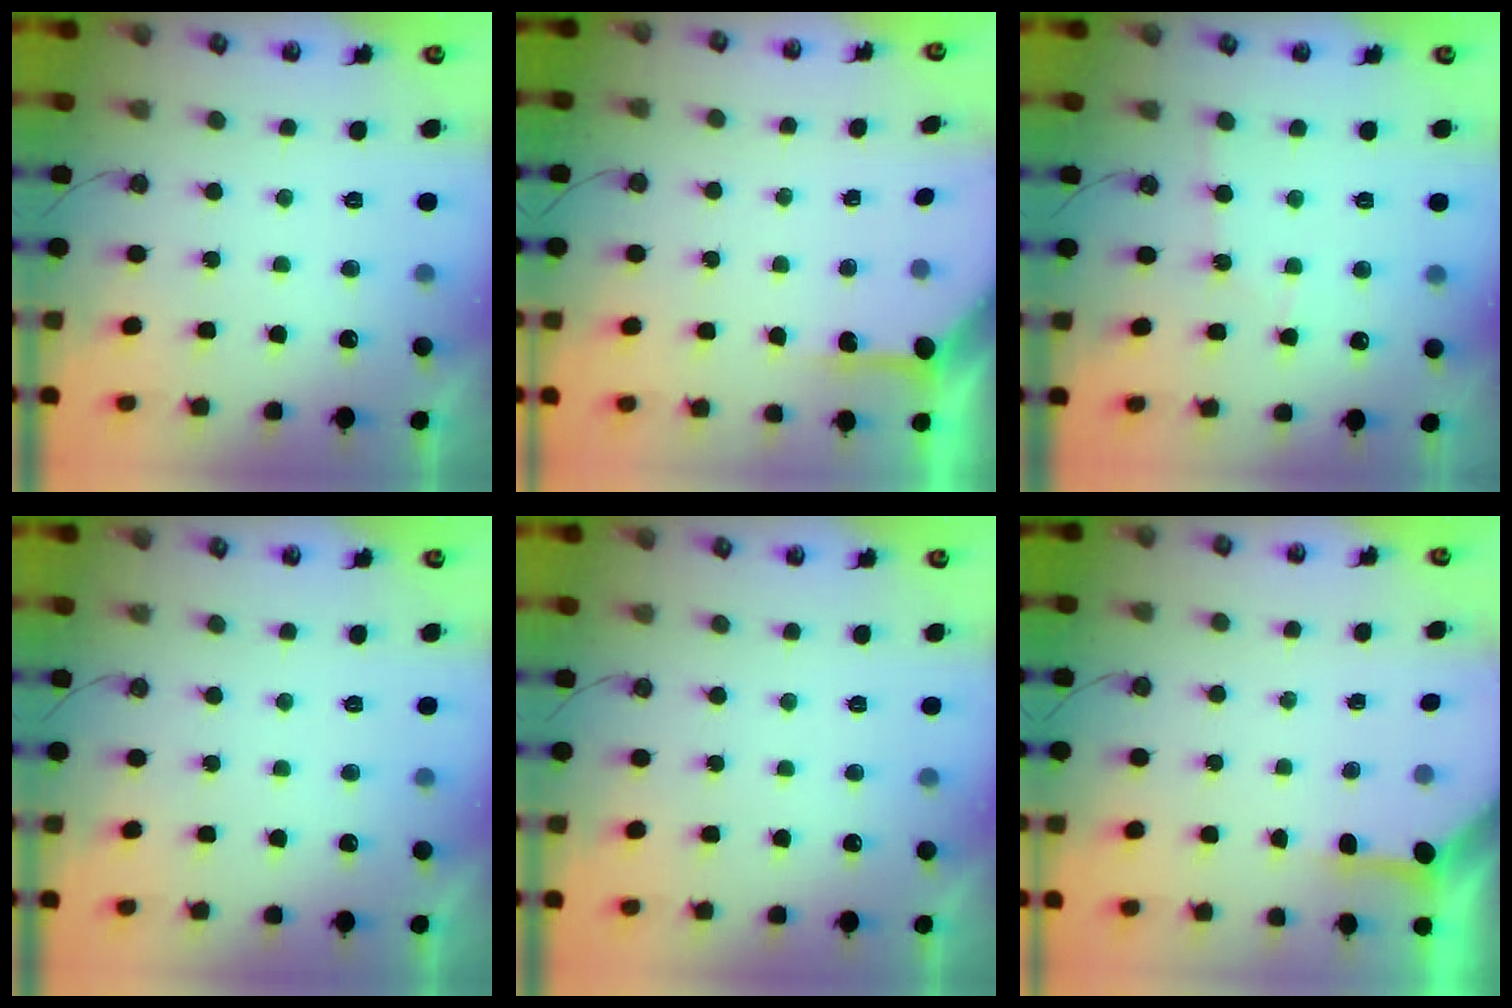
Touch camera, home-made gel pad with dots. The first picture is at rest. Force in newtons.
{"total": 4.9, "press": 4.9, "slide": 0.3}
{"total": 2.8, "press": 2.7, "slide": 0.4}
{"total": 0.0}
{"total": 0.0}
{"total": 3.4, "press": 3.4, "slide": 0.5}